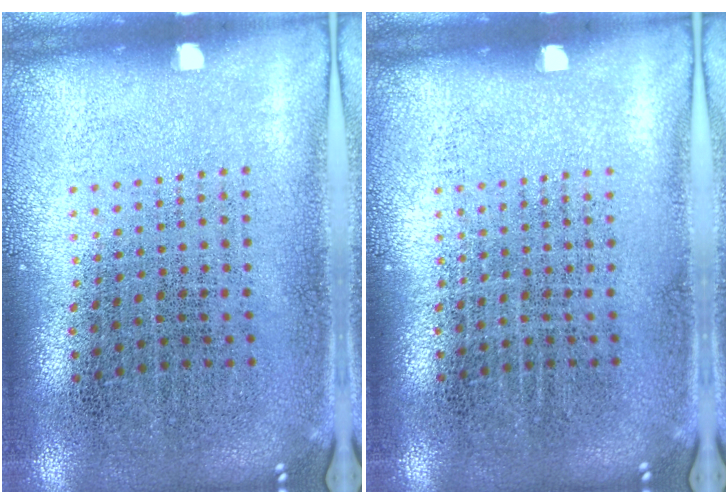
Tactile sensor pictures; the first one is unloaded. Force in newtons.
{"total": 0.0}